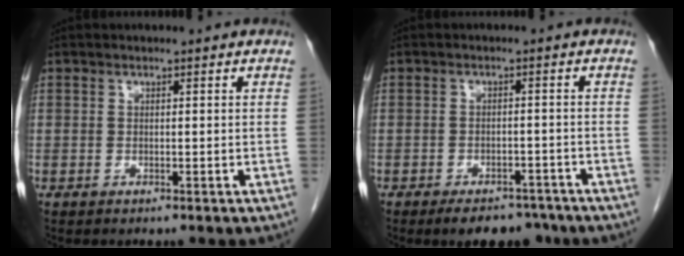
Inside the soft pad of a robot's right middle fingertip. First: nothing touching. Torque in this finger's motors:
{"motor_torque": [1.18, -0.96, 0.44, 0.11]}